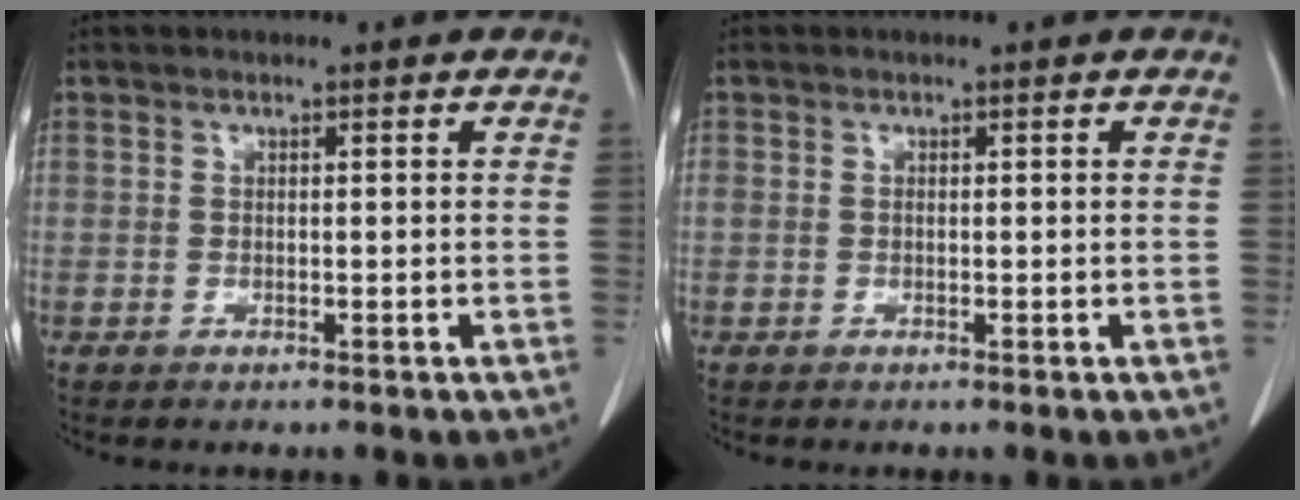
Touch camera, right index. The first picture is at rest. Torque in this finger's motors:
{"motor_torque": [0.30, 0.27, 0.21, 0.07]}